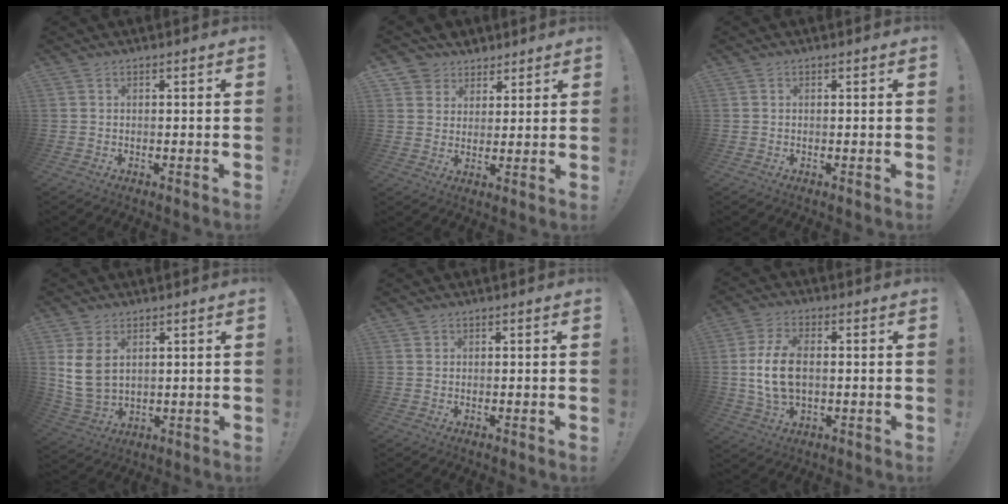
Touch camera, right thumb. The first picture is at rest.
{"total": 6.3, "force": [3.8, 5.1, 0.1], "torque": [-0.005, -0.031, 0.076]}
{"total": 0.0}
{"total": 8.1, "force": [3.0, 5.3, 5.4], "torque": [-0.099, -0.014, 0.057]}
{"total": 0.7, "force": [0.5, 0.5, 0.0], "torque": [0.006, -0.002, 0.010]}
{"total": 11.7, "force": [0.2, 7.0, 9.4], "torque": [-0.189, -0.001, 0.006]}